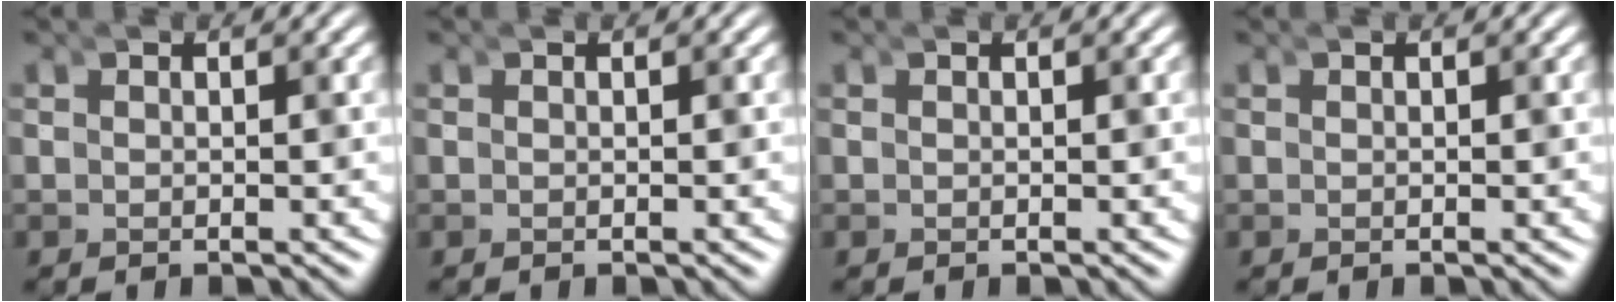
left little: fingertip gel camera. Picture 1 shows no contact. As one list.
[{"total": 0.0}, {"total": 0.0}, {"total": 0.0}]